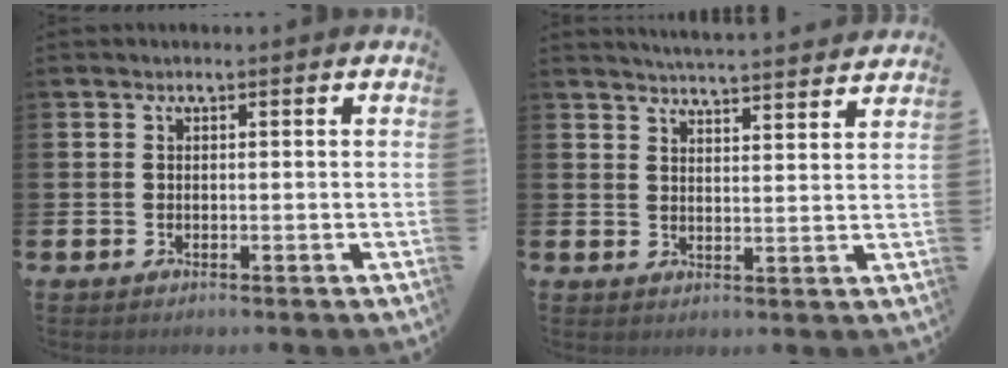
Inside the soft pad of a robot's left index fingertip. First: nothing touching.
{"total": 4.8, "force": [4.8, -0.3, 0.4], "torque": [-0.019, -0.032, 0.086]}